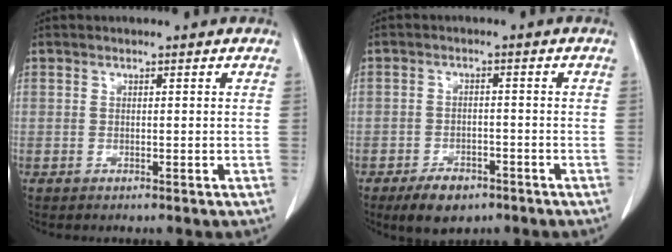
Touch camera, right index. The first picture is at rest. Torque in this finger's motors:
{"motor_torque": [0.20, -0.17, -0.02, 0.02]}